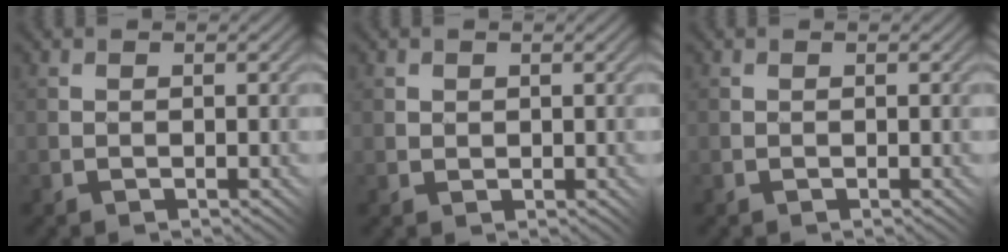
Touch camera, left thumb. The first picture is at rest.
{"total": 1.3, "force": [0.8, 1.0, 0.0], "torque": [-0.003, 0.000, 0.013]}
{"total": 0.0}